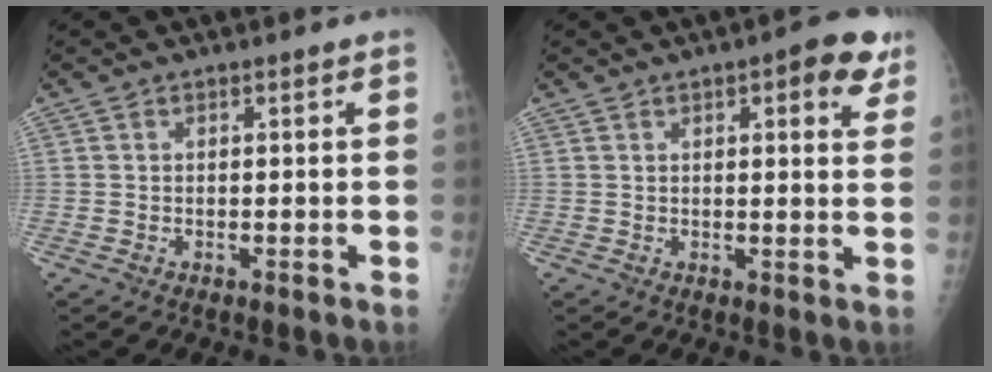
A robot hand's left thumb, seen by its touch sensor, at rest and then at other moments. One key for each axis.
{"total": 7.2, "fx": 3.6, "fy": 2.4, "fz": 5.7, "tx": -0.049, "ty": -0.009, "tz": 0.037}